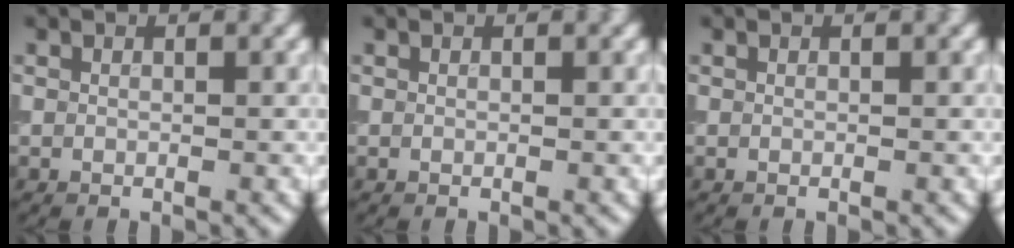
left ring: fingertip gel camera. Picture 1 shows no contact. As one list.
[{"total": 0.0}, {"total": 0.0}]